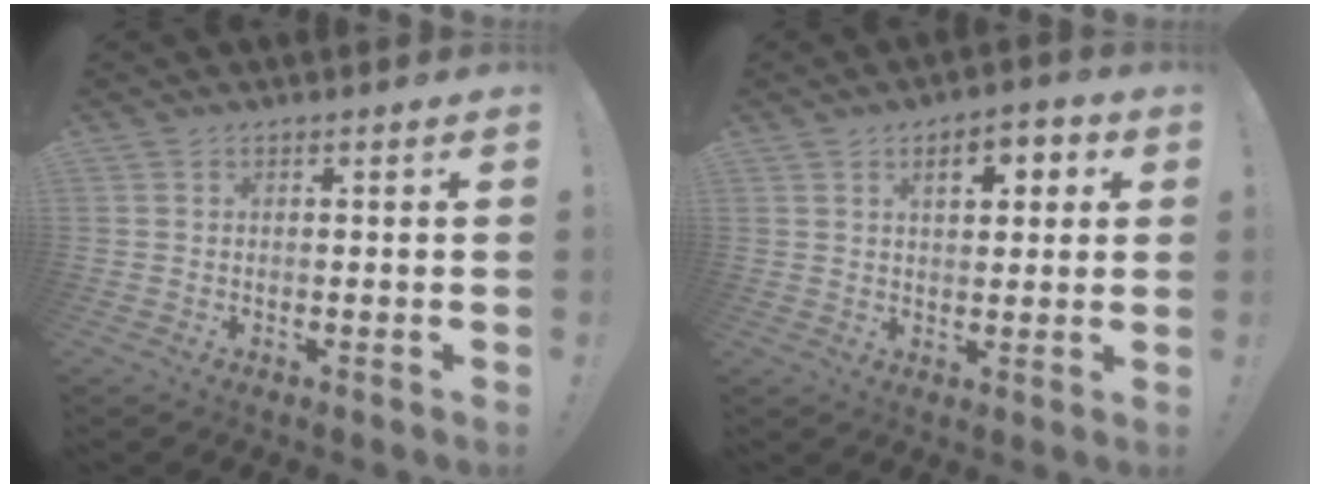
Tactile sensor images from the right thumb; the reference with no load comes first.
{"total": 7.1, "force": [2.4, 3.8, 5.6], "torque": [-0.067, -0.004, 0.031]}